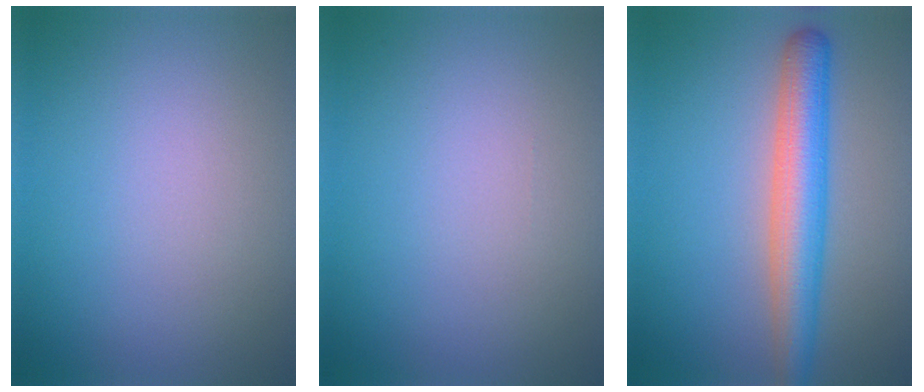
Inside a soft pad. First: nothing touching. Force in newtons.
{"total": 0.0}
{"total": 5.5, "press": 5.5, "slide": 0.3}